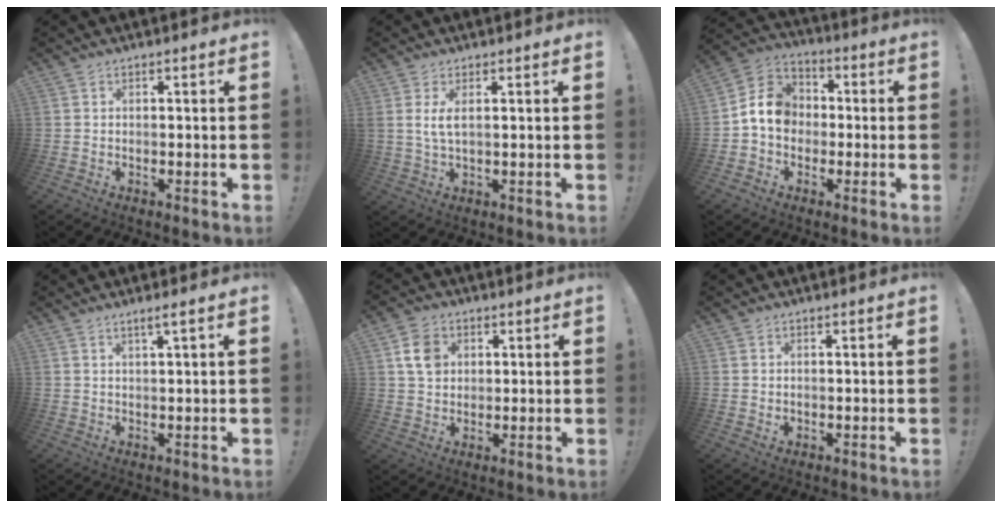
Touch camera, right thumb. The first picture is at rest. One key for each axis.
{"total": 4.2, "fx": 1.6, "fy": 1.3, "fz": 3.7, "tx": -0.064, "ty": -0.004, "tz": 0.027}
{"total": 11.0, "fx": -0.6, "fy": 9.4, "fz": 5.8, "tx": -0.083, "ty": 0.019, "tz": -0.003}
{"total": 2.6, "fx": 1.6, "fy": -0.1, "fz": 2.1, "tx": -0.038, "ty": -0.003, "tz": 0.026}
{"total": 8.0, "fx": 2.5, "fy": 6.4, "fz": 4.2, "tx": -0.058, "ty": 0.007, "tz": 0.050}
{"total": 1.0, "fx": 0.5, "fy": 0.9, "fz": 0.0, "tx": 0.004, "ty": 0.000, "tz": 0.007}